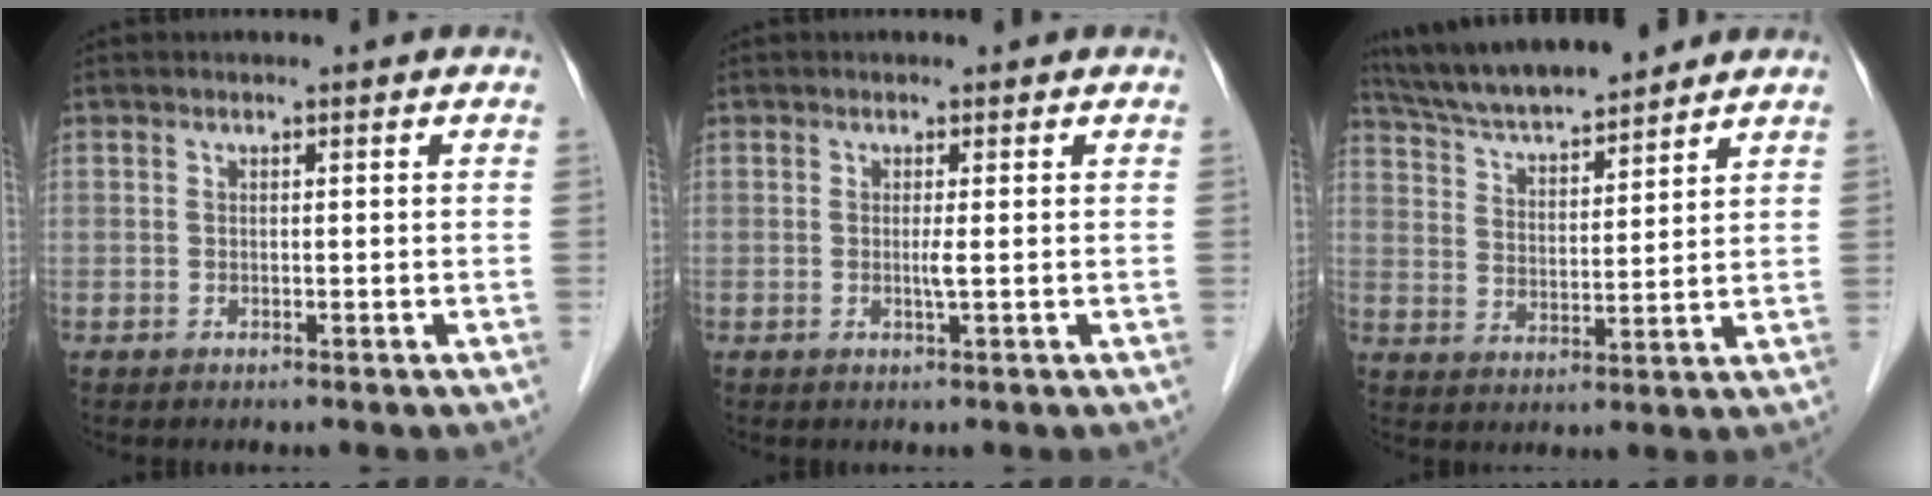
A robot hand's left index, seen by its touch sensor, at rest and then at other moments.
{"total": 1.2, "force": [0.1, -0.2, 1.1], "torque": [-0.024, -0.001, 0.001]}
{"total": 12.9, "force": [11.7, 1.6, 5.0], "torque": [-0.091, 0.019, 0.206]}